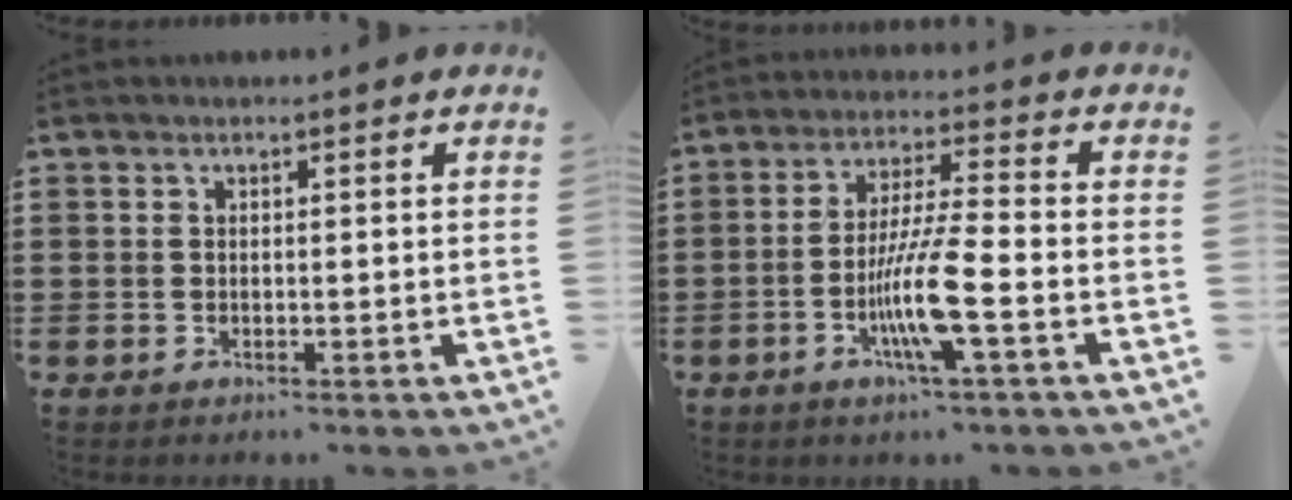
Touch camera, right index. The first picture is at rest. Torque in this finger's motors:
{"motor_torque": [2.14, 0.00, 0.35, 0.21]}